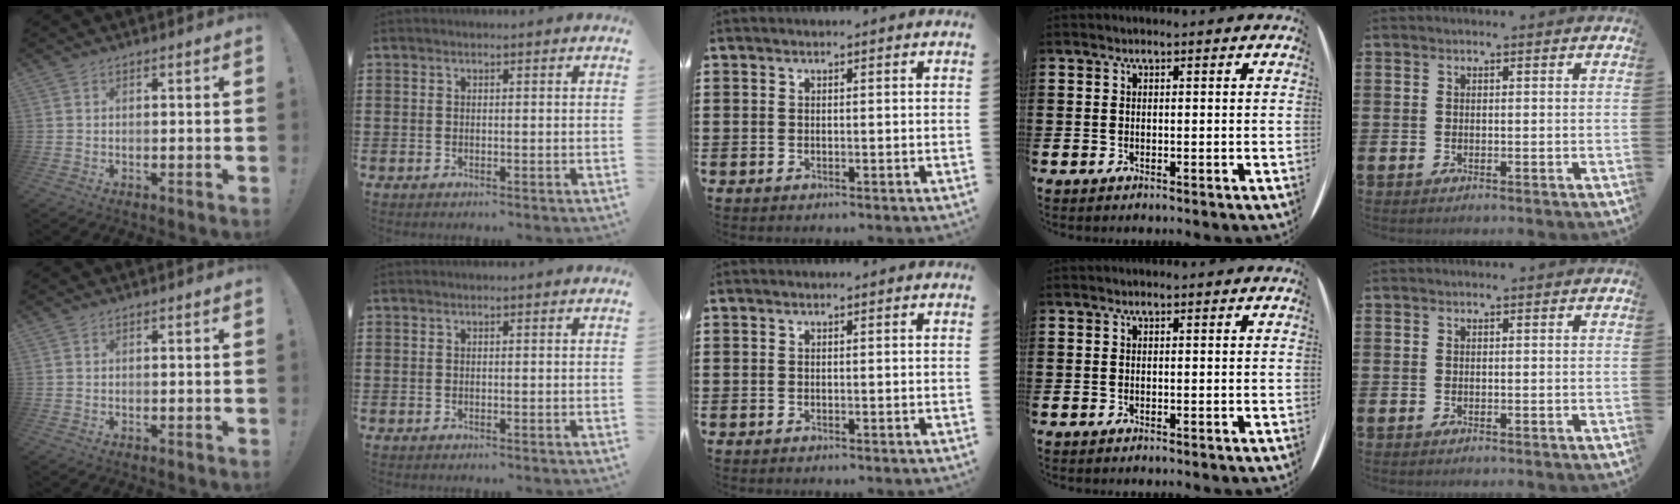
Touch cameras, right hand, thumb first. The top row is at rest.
{}